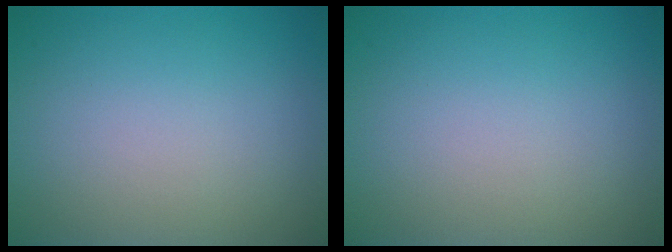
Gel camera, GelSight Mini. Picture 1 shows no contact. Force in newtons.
{"total": 0.0}